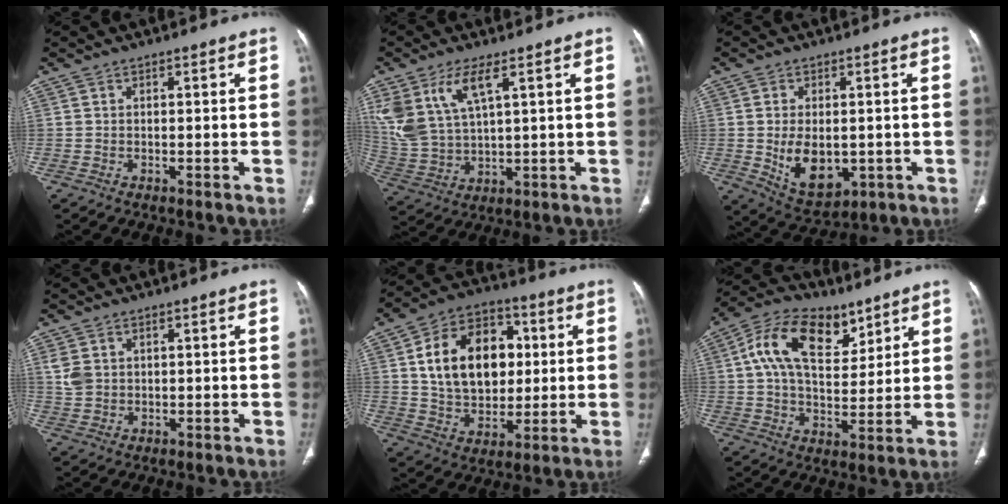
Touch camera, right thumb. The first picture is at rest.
{"total": 11.5, "force": [5.5, 4.7, 8.9], "torque": [-0.200, -0.016, 0.124]}
{"total": 10.0, "force": [-1.3, 6.2, 7.7], "torque": [-0.111, -0.011, 0.000]}
{"total": 3.6, "force": [0.9, 2.8, 2.0], "torque": [-0.037, -0.002, 0.024]}
{"total": 19.0, "force": [3.2, 13.4, 13.1], "torque": [-0.178, 0.009, 0.058]}
{"total": 15.8, "force": [6.9, 9.3, 10.7], "torque": [-0.160, -0.007, 0.119]}